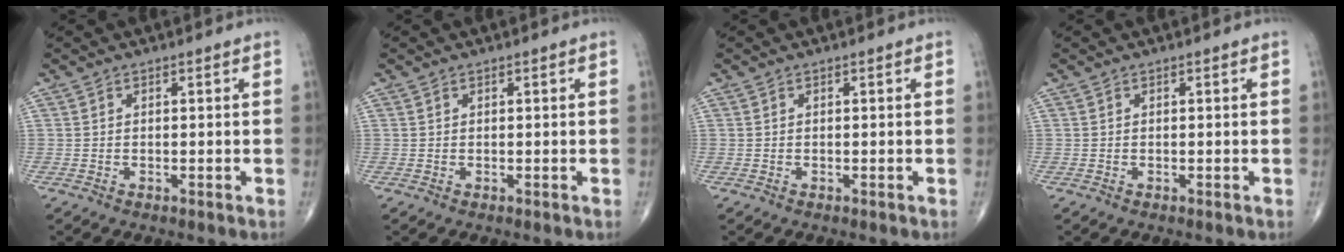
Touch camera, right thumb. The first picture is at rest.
{"total": 0.0}
{"total": 0.0}
{"total": 0.0}